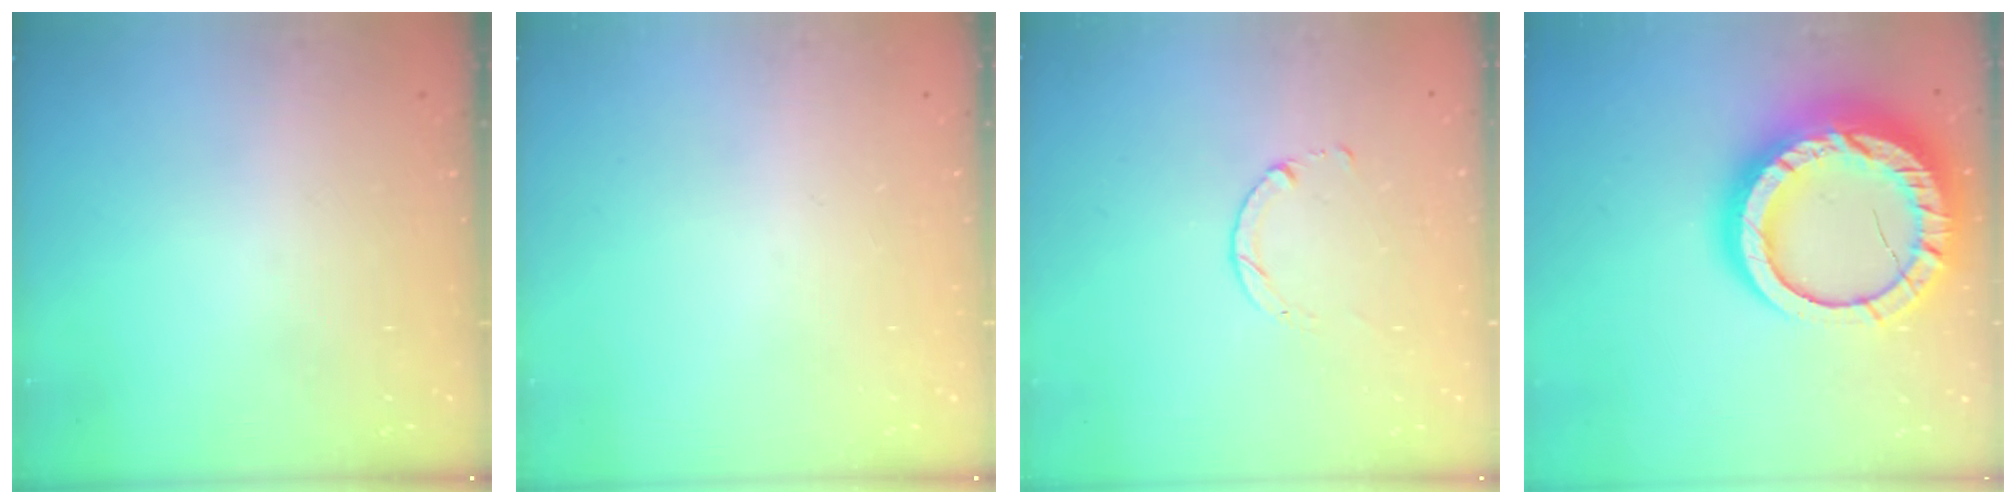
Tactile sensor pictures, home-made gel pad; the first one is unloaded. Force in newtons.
{"total": 0.0}
{"total": 1.4, "press": 1.4, "slide": 0.2}
{"total": 25.5, "press": 25.4, "slide": 2.4}